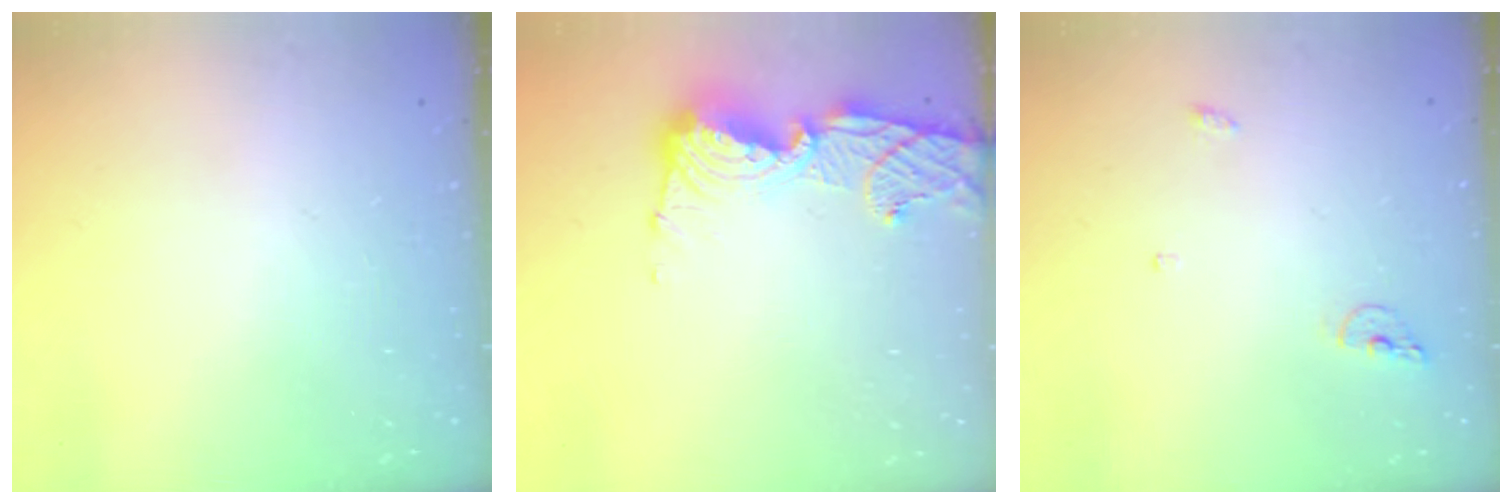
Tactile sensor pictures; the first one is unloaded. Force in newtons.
{"total": 13.3, "press": 13.2, "slide": 1.6}
{"total": 5.7, "press": 5.6, "slide": 1.2}